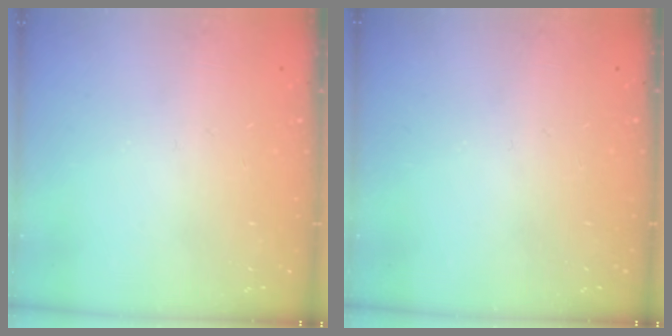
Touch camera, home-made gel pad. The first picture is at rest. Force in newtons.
{"total": 0.0}